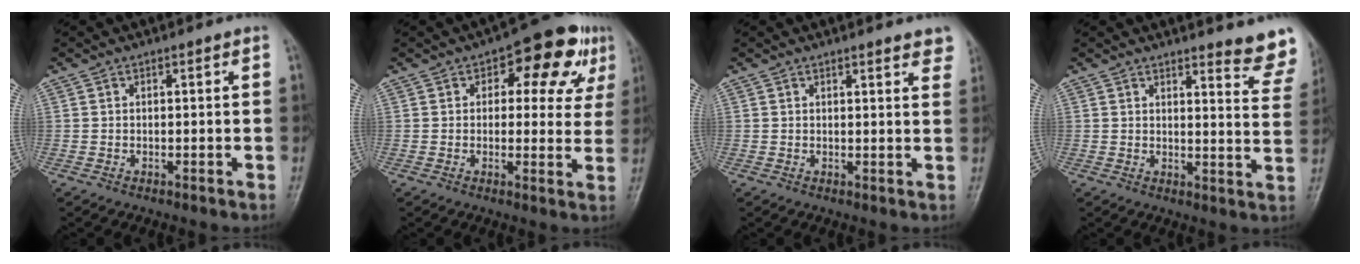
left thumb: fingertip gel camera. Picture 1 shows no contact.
{"total": 11.9, "force": [4.7, 6.7, 8.7], "torque": [-0.059, 0.006, 0.053]}
{"total": 4.8, "force": [3.8, 1.1, 2.7], "torque": [-0.012, -0.011, 0.035]}
{"total": 9.3, "force": [8.5, 1.3, 3.5], "torque": [-0.012, -0.072, 0.081]}